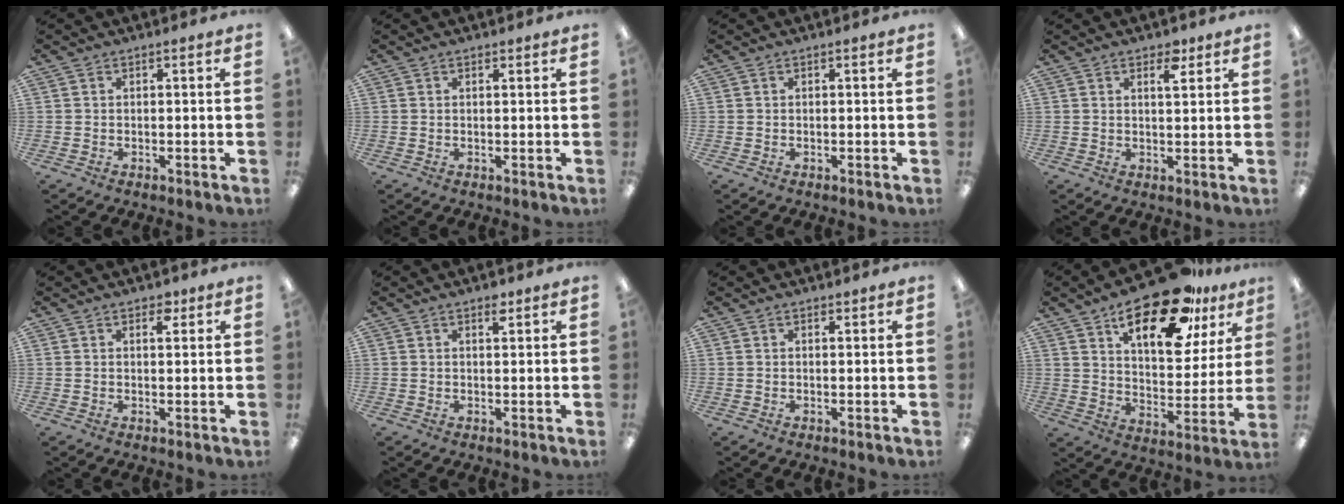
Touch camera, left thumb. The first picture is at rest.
{"total": 0.7, "force": [0.6, 0.3, 0.2], "torque": [0.004, -0.003, 0.009]}
{"total": 0.0}
{"total": 3.8, "force": [2.5, 1.4, 2.4], "torque": [-0.022, -0.010, 0.037]}
{"total": 2.6, "force": [1.8, 1.3, 1.4], "torque": [-0.007, -0.007, 0.026]}
{"total": 2.2, "force": [1.6, 0.9, 1.3], "torque": [-0.004, -0.010, 0.023]}
{"total": 0.8, "force": [0.7, 0.4, 0.2], "torque": [0.003, -0.004, 0.012]}
{"total": 22.1, "force": [14.8, 8.8, 13.9], "torque": [-0.215, -0.077, 0.244]}